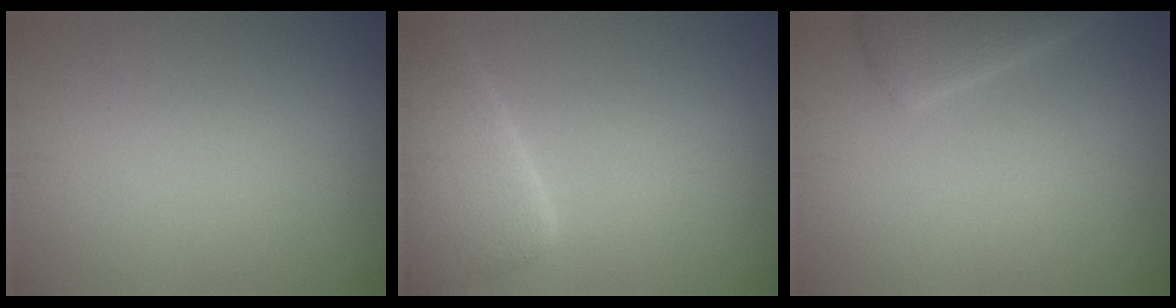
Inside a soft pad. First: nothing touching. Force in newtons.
{"total": 4.9, "press": 4.9, "slide": 0.4}
{"total": 3.0, "press": 3.0, "slide": 0.3}